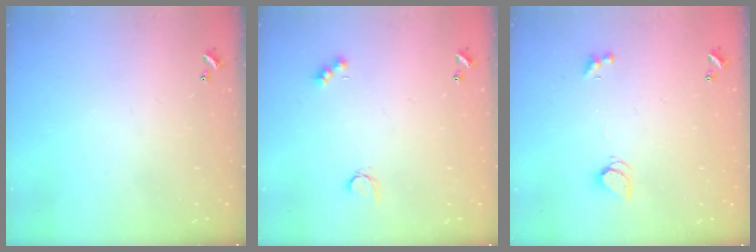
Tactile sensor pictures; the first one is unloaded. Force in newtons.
{"total": 4.0, "press": 3.9, "slide": 0.9}
{"total": 1.8, "press": 1.8, "slide": 0.5}